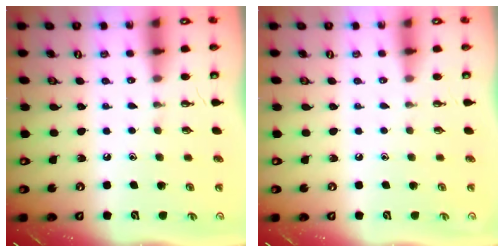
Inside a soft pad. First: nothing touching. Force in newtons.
{"total": 0.0}